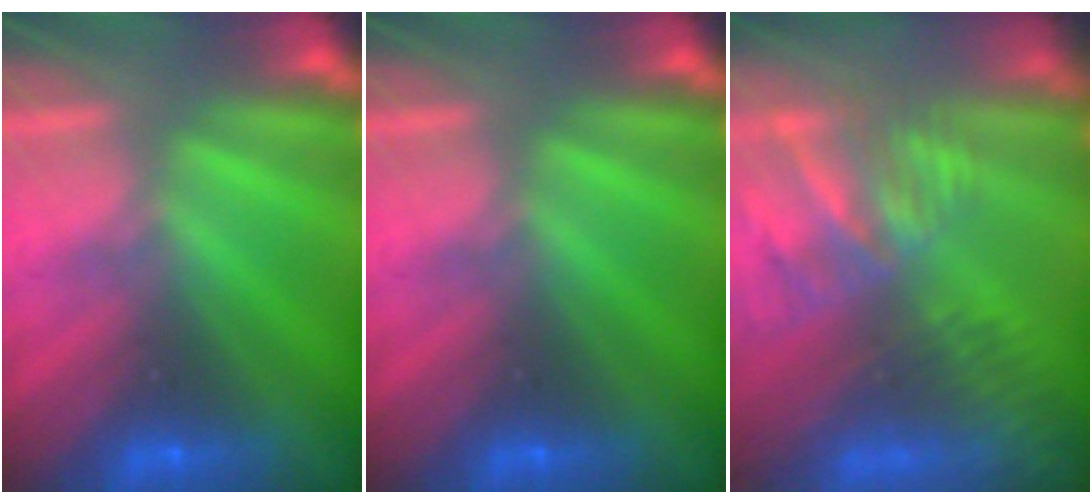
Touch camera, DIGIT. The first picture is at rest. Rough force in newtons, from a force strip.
{"total": 0.0}
{"total": 7.5}